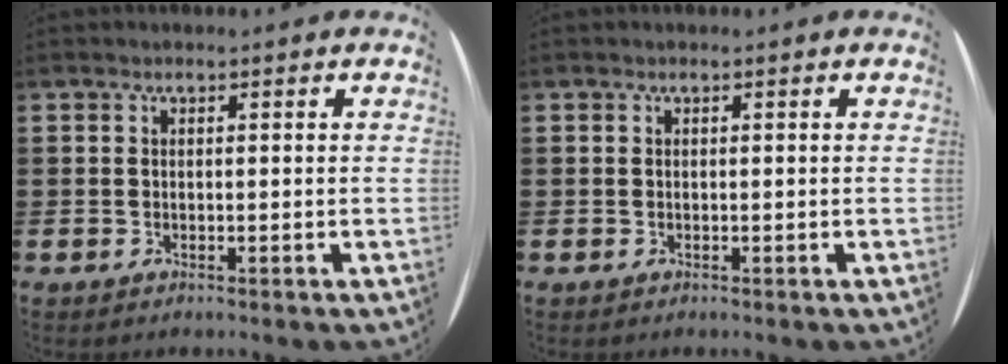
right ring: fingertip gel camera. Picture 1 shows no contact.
{"total": 0.0}